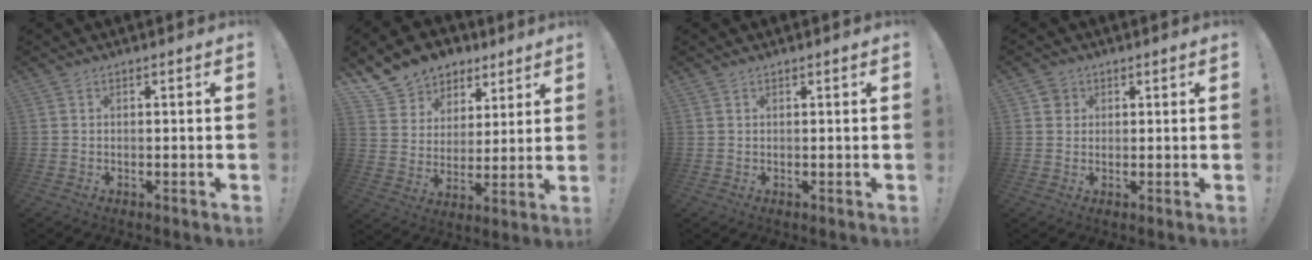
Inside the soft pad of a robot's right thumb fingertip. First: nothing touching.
{"total": 11.2, "force": [7.7, 7.8, 2.0], "torque": [-0.037, -0.060, 0.150]}
{"total": 0.6, "force": [0.5, 0.2, 0.2], "torque": [-0.001, -0.002, 0.009]}
{"total": 3.0, "force": [1.3, 2.7, 0.4], "torque": [-0.002, 0.000, 0.023]}